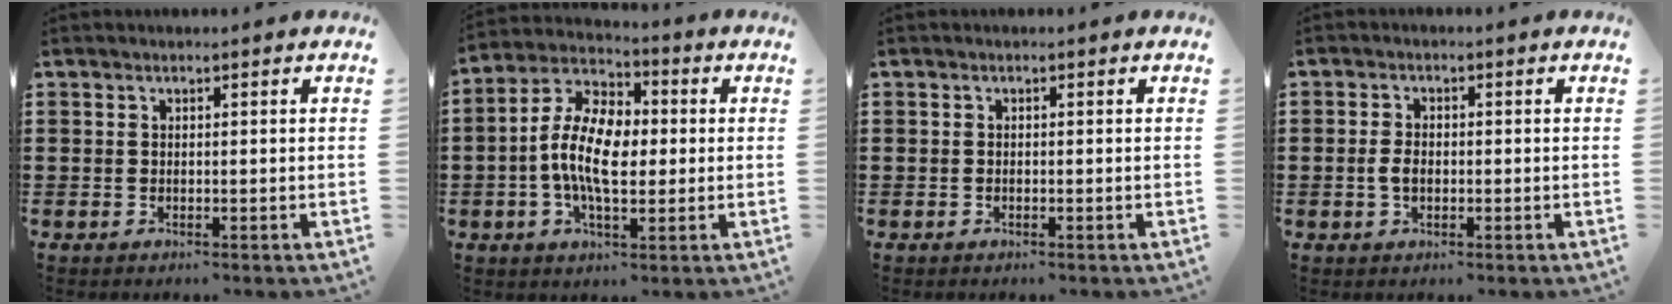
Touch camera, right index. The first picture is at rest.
{"total": 10.6, "force": [-0.8, 5.6, 9.0], "torque": [-0.204, 0.004, -0.021]}
{"total": 0.0}
{"total": 2.6, "force": [-0.4, 1.5, 2.1], "torque": [-0.055, -0.001, -0.013]}